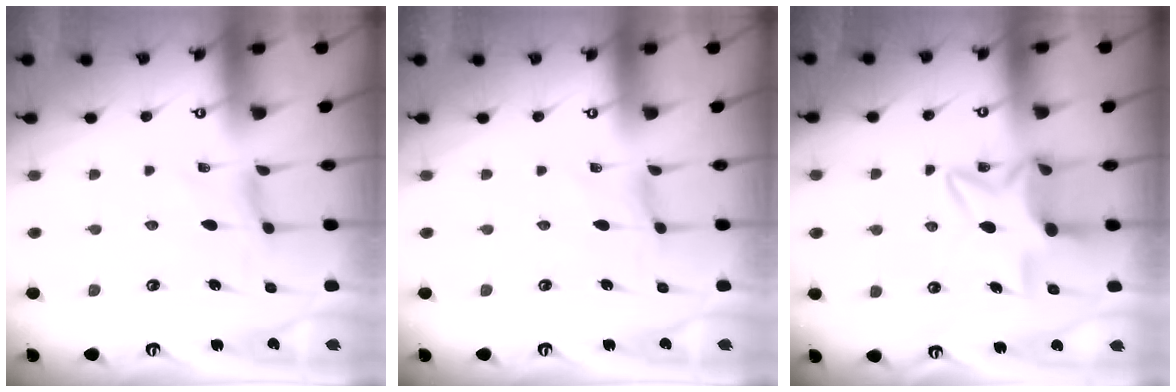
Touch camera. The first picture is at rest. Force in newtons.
{"total": 0.0}
{"total": 11.1, "press": 11.0, "slide": 1.5}